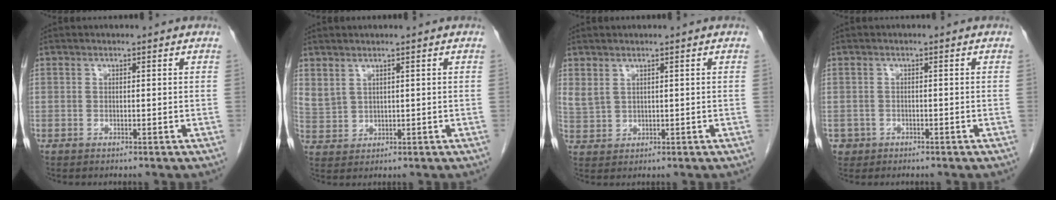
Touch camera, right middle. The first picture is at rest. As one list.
[{"total": 3.2, "force": [2.4, 1.7, 1.2], "torque": [-0.030, -0.002, 0.061]}, {"total": 2.7, "force": [1.8, 1.5, 1.4], "torque": [-0.038, 0.002, 0.050]}, {"total": 1.7, "force": [-0.8, 1.4, 0.0], "torque": [-0.002, 0.007, -0.013]}]